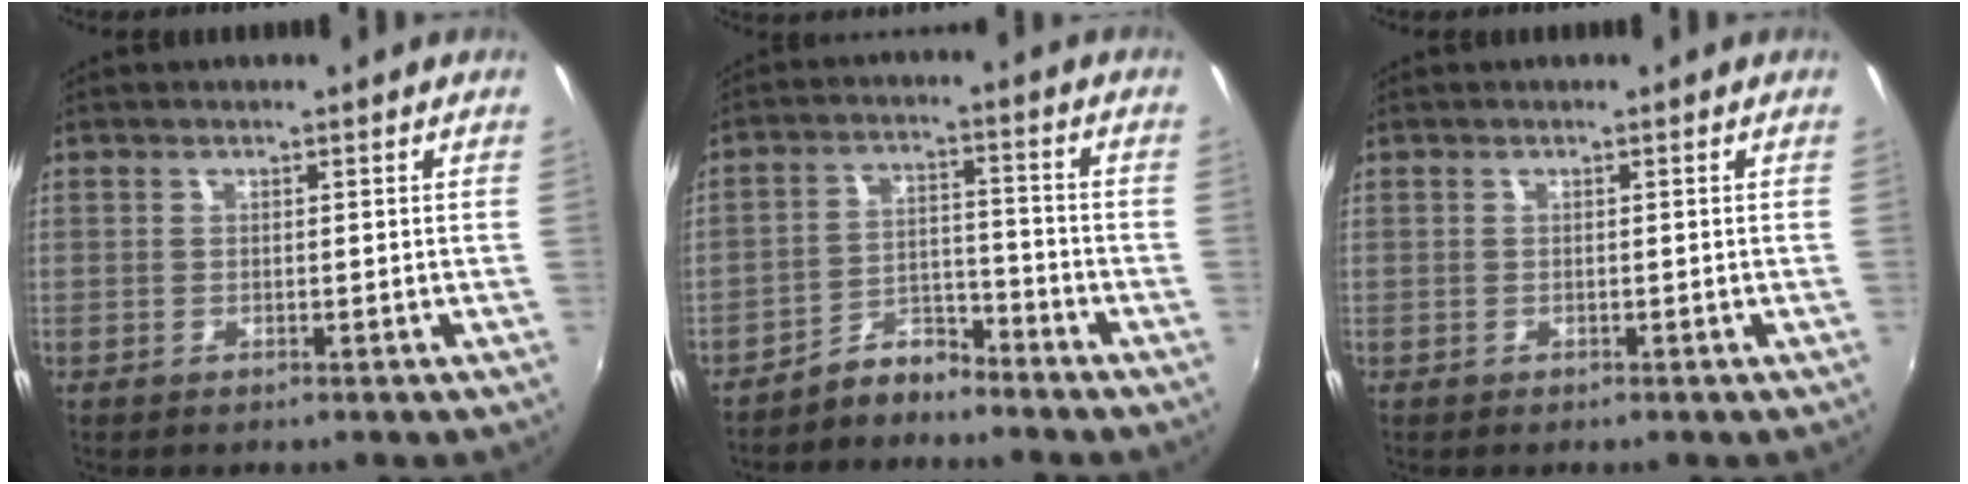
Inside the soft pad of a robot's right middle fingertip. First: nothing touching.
{"total": 5.7, "force": [-5.3, 1.6, 1.1], "torque": [-0.021, 0.018, -0.094]}
{"total": 0.0}